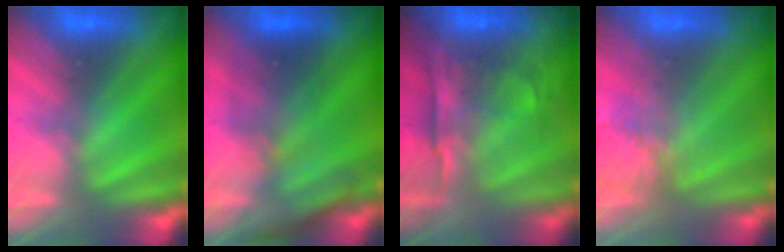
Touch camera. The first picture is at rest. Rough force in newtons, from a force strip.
{"total": 2.7}
{"total": 7.6}
{"total": 4.6}